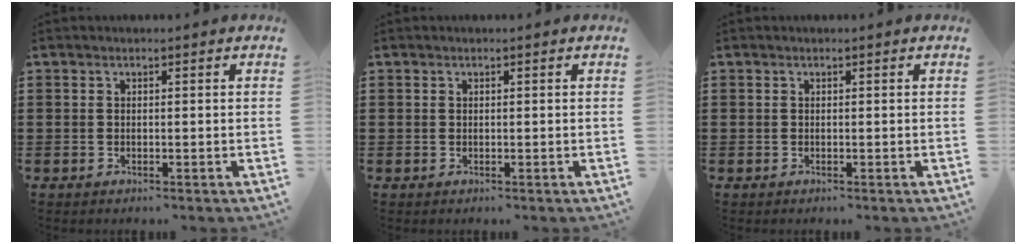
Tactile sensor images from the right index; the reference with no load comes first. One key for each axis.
{"total": 0.0}
{"total": 0.0}